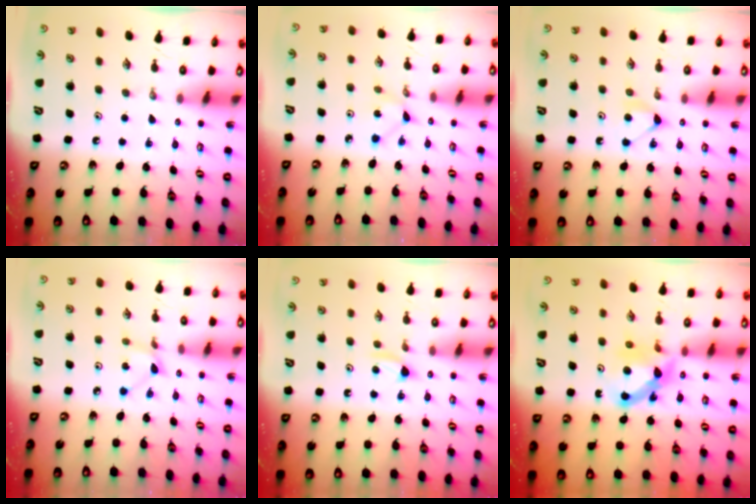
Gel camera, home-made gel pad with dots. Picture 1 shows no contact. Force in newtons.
{"total": 1.7, "press": 1.7, "slide": 0.1}
{"total": 4.3, "press": 4.3, "slide": 0.6}
{"total": 1.8, "press": 1.8, "slide": 0.3}
{"total": 3.4, "press": 3.4, "slide": 0.5}
{"total": 7.4, "press": 7.4, "slide": 0.5}